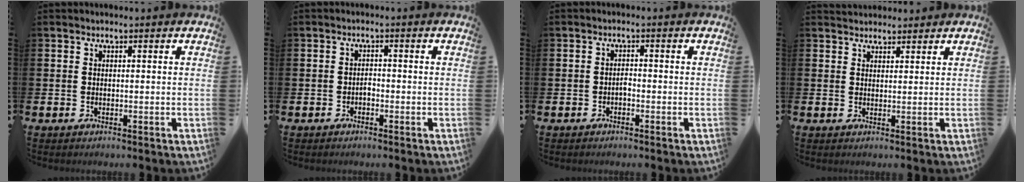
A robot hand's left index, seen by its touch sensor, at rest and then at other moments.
{"total": 1.1, "force": [-0.6, 0.7, 0.6], "torque": [-0.007, -0.001, -0.014]}
{"total": 1.0, "force": [-0.6, 0.5, 0.6], "torque": [-0.008, -0.003, -0.013]}
{"total": 2.3, "force": [2.1, 0.8, -0.1], "torque": [0.009, -0.008, 0.038]}